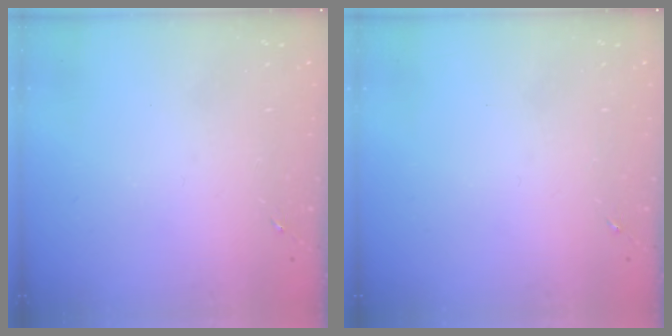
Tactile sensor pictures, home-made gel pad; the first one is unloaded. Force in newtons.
{"total": 0.0}